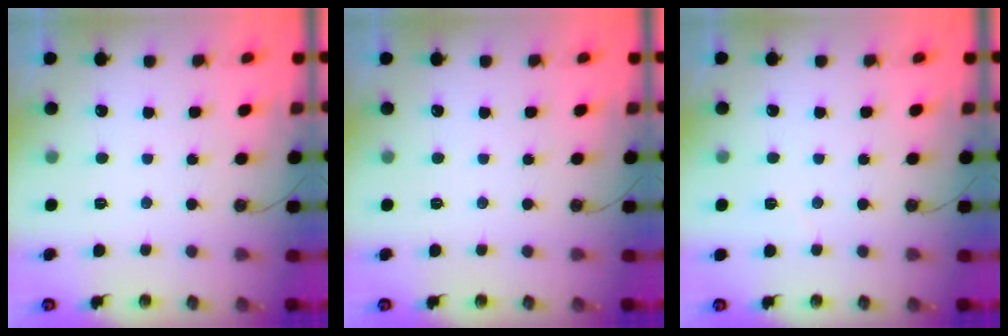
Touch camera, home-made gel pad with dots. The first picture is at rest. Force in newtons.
{"total": 0.0}
{"total": 3.0, "press": 3.0, "slide": 0.3}